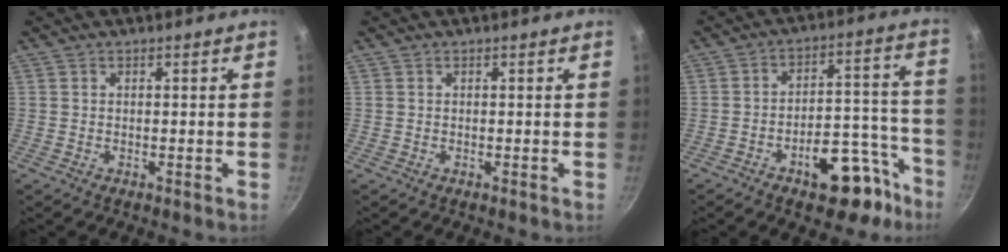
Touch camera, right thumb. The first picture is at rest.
{"total": 0.0}
{"total": 15.7, "force": [-9.1, 7.9, 10.2], "torque": [-0.077, 0.078, -0.122]}